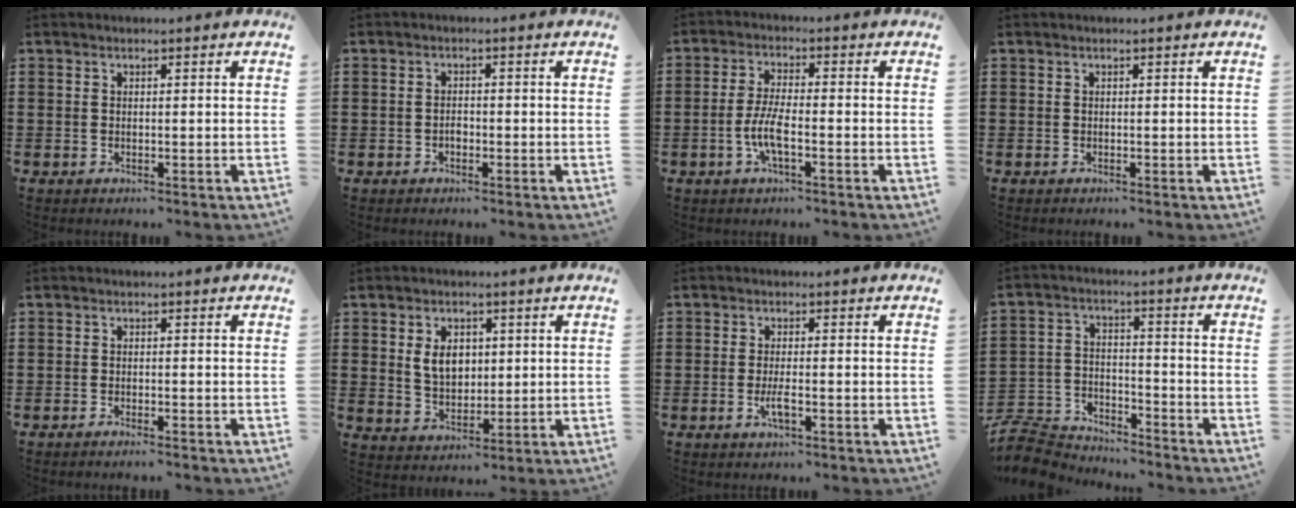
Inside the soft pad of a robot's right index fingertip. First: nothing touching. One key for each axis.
{"total": 1.2, "fx": -0.5, "fy": 0.8, "fz": 0.7, "tx": -0.014, "ty": 0.000, "tz": -0.009}
{"total": 5.1, "fx": -1.8, "fy": 1.2, "fz": 4.6, "tx": -0.114, "ty": -0.007, "tz": -0.042}
{"total": 0.0}
{"total": 1.1, "fx": -1.0, "fy": -0.1, "fz": 0.4, "tx": -0.008, "ty": -0.002, "tz": -0.019}
{"total": 5.3, "fx": 1.2, "fy": 3.8, "fz": 3.5, "tx": -0.072, "ty": 0.010, "tz": 0.017}
{"total": 2.7, "fx": -1.0, "fy": 0.4, "fz": 2.4, "tx": -0.055, "ty": -0.005, "tz": -0.022}
{"total": 7.7, "fx": -7.5, "fy": 1.6, "fz": 0.9, "tx": -0.031, "ty": 0.014, "tz": -0.152}